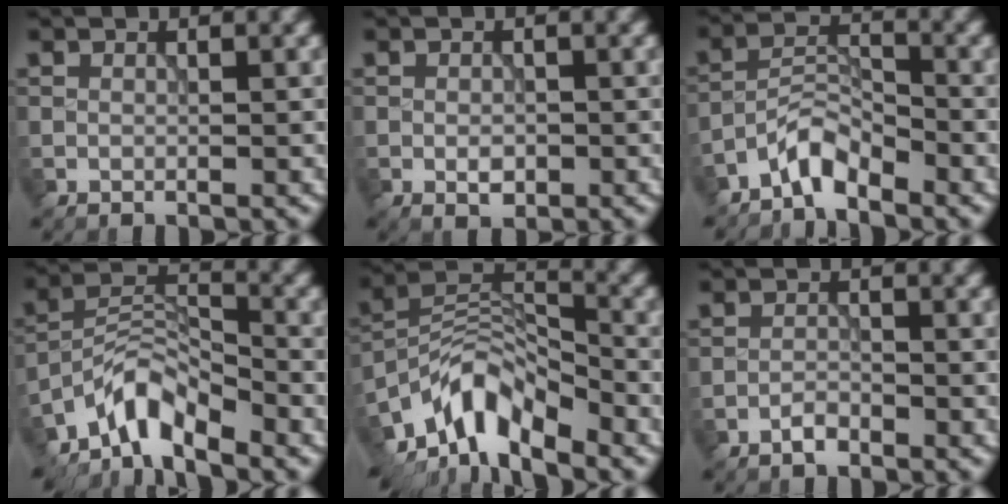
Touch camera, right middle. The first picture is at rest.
{"total": 1.6, "force": [-0.5, 1.0, 1.2], "torque": [-0.020, 0.000, -0.009]}
{"total": 3.1, "force": [-2.7, 0.9, 1.4], "torque": [-0.022, 0.015, -0.058]}
{"total": 4.9, "force": [-4.1, 1.5, 2.2], "torque": [-0.031, 0.006, -0.090]}
{"total": 8.5, "force": [-6.3, 3.3, 4.6], "torque": [-0.072, 0.000, -0.133]}
{"total": 1.3, "force": [-1.0, 0.4, 0.6], "torque": [-0.011, 0.004, -0.022]}